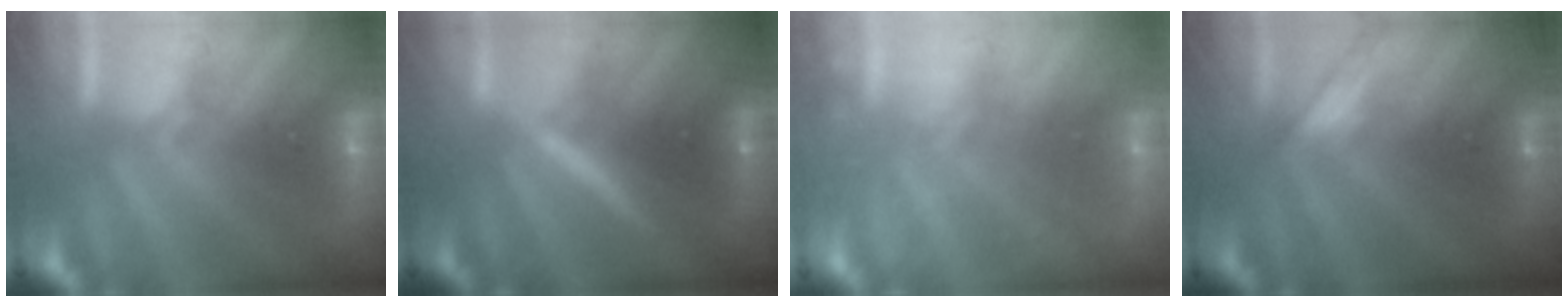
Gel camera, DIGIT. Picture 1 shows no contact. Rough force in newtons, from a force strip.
{"total": 3.7}
{"total": 2.4}
{"total": 1.9}